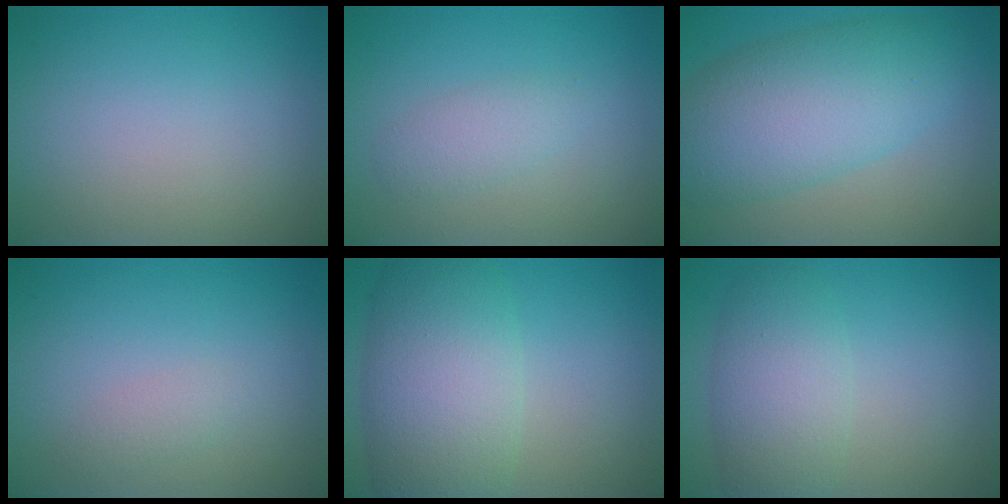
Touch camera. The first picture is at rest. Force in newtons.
{"total": 1.9, "press": 1.9, "slide": 0.0}
{"total": 8.7, "press": 8.6, "slide": 0.2}
{"total": 1.1, "press": 1.1, "slide": 0.0}
{"total": 8.4, "press": 8.4, "slide": 0.3}
{"total": 4.8, "press": 4.8, "slide": 0.2}